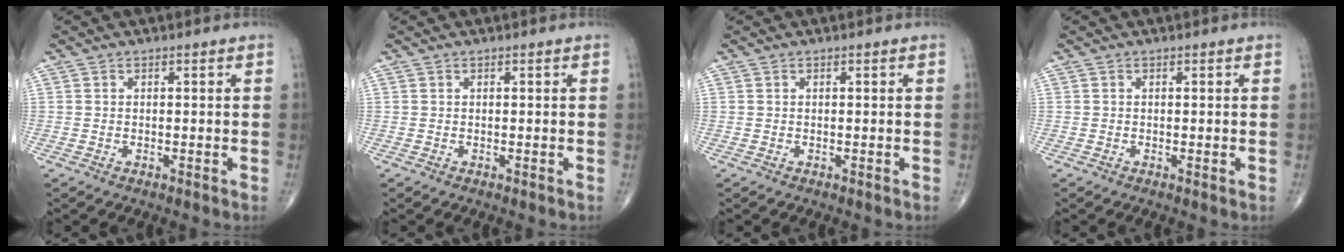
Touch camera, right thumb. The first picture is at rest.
{"total": 0.0}
{"total": 0.0}
{"total": 0.0}